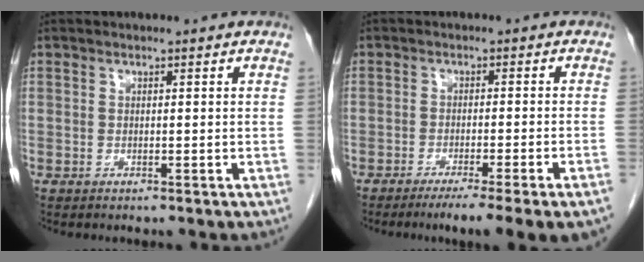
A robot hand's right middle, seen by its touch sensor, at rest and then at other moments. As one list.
[{"total": 12.3, "force": [-9.2, -0.6, 8.2], "torque": [-0.076, -0.021, -0.127]}]